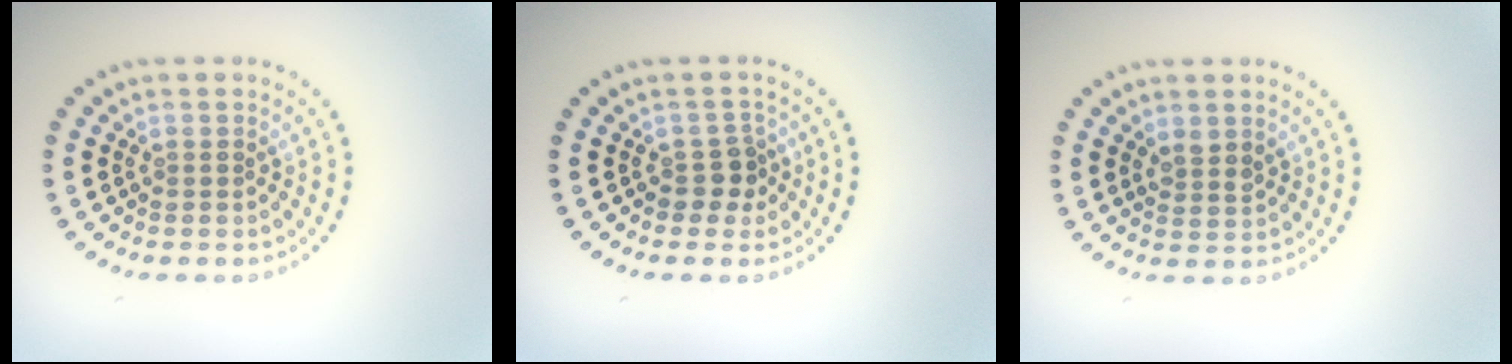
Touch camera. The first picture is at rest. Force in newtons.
{"total": 2.0, "press": 1.7, "slide": 1.1}
{"total": 1.3, "press": 1.1, "slide": 0.7}